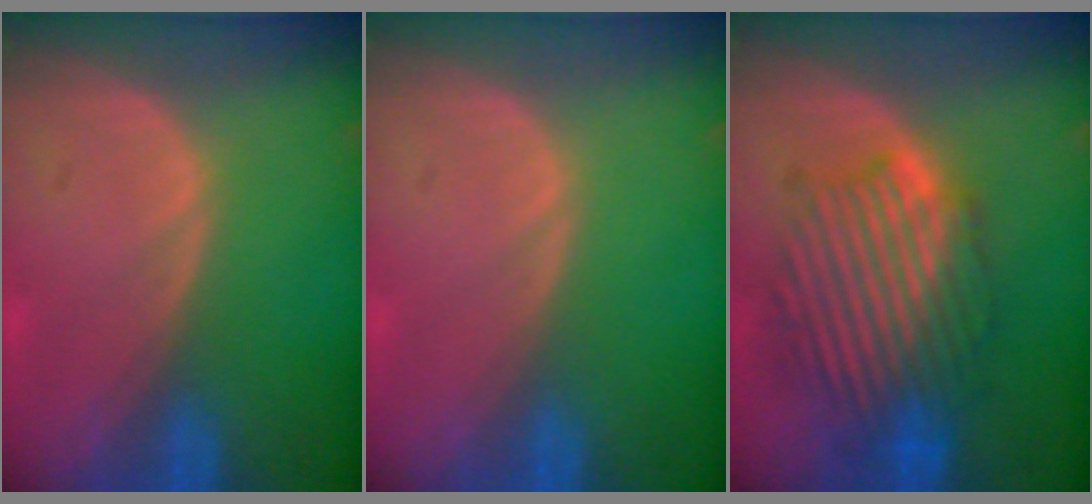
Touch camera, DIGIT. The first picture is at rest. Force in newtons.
{"total": 0.0}
{"total": 9.2, "press": 9.2, "slide": 0.5}